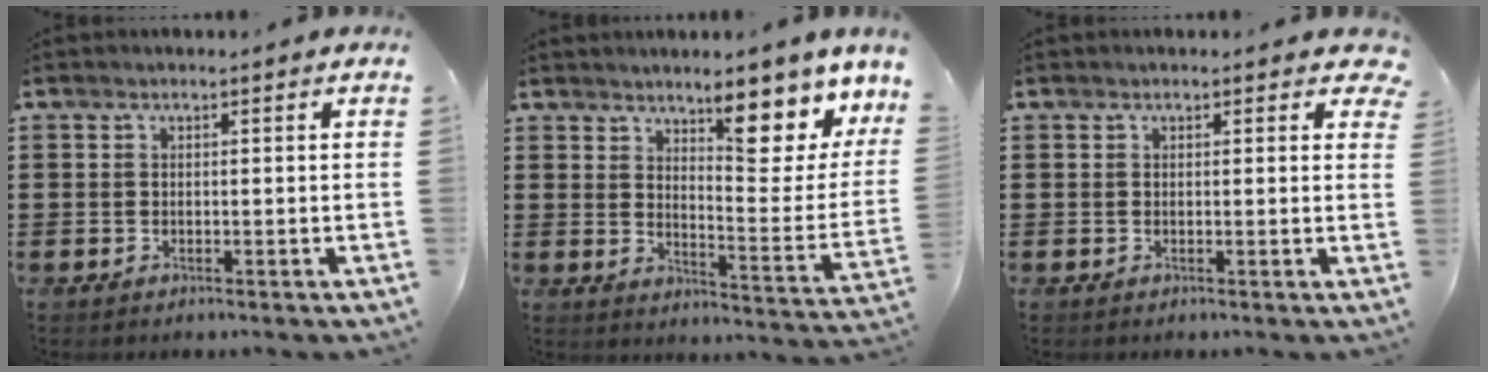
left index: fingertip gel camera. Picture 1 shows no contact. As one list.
[{"total": 10.1, "force": [8.0, 2.1, 5.8], "torque": [-0.072, -0.060, 0.131]}, {"total": 0.9, "force": [0.5, 0.6, 0.4], "torque": [-0.002, 0.005, 0.007]}]